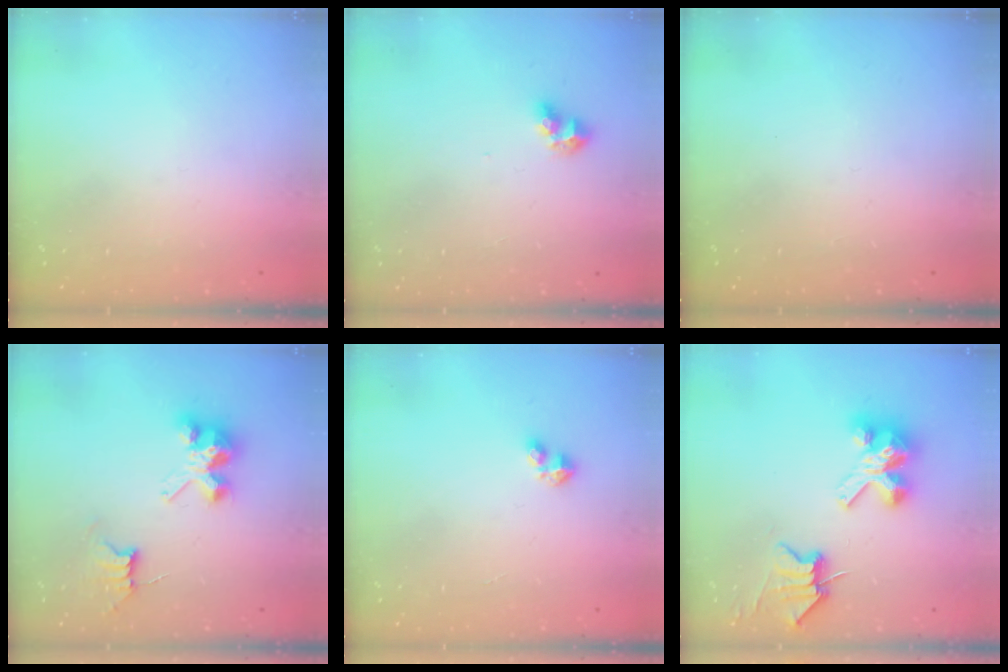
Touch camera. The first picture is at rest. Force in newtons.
{"total": 6.8, "press": 6.8, "slide": 0.6}
{"total": 0.0}
{"total": 7.5, "press": 7.5, "slide": 0.6}
{"total": 2.9, "press": 2.9, "slide": 0.5}
{"total": 9.8, "press": 9.8, "slide": 1.0}